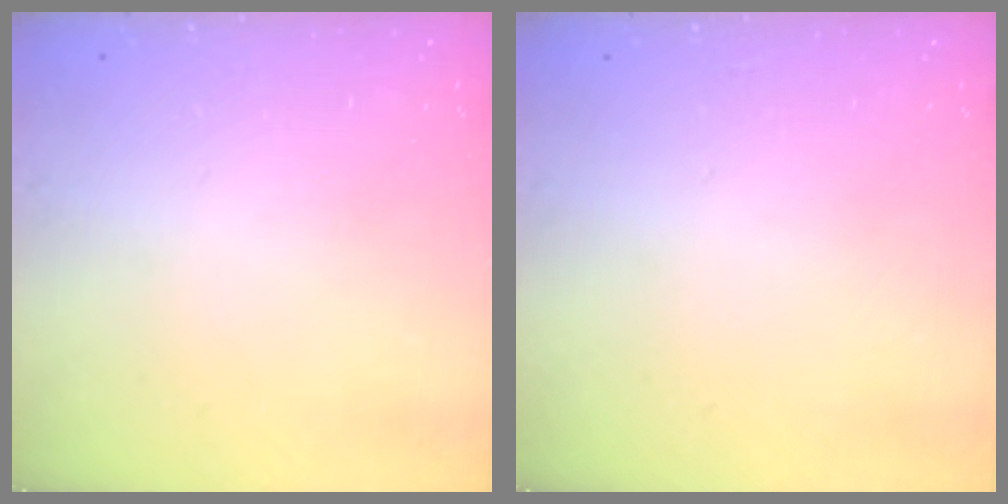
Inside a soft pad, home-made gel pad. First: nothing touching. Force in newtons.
{"total": 0.0}